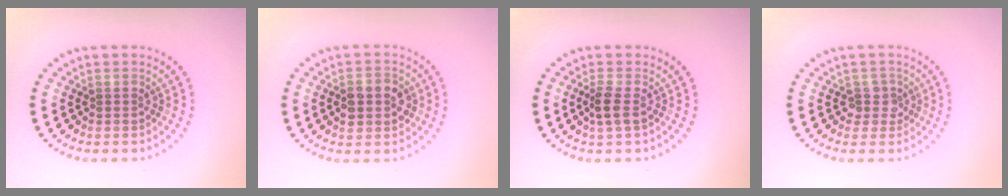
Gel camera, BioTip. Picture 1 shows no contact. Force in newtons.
{"total": 3.1, "press": 3.1, "slide": 0.2}
{"total": 1.9, "press": 1.6, "slide": 1.0}
{"total": 1.7, "press": 1.2, "slide": 1.2}